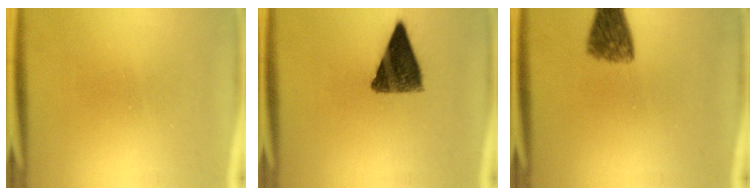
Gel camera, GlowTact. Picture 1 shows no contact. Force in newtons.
{"total": 9.4}
{"total": 6.2}